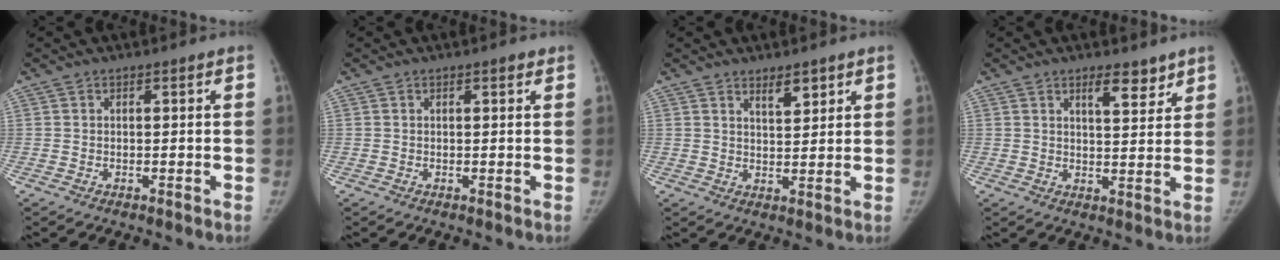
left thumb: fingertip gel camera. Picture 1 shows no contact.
{"total": 0.9, "force": [0.5, 0.3, 0.6], "torque": [-0.007, -0.001, 0.006]}
{"total": 3.9, "force": [2.7, 1.5, 2.3], "torque": [-0.023, -0.021, 0.045]}
{"total": 5.4, "force": [3.8, 1.9, 3.2], "torque": [-0.031, -0.029, 0.057]}